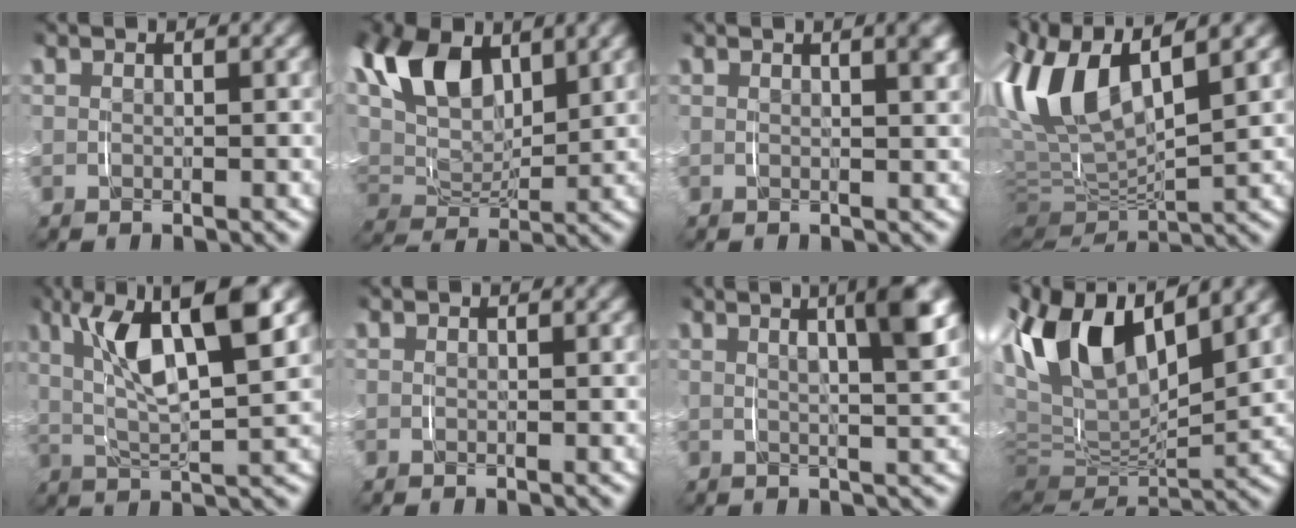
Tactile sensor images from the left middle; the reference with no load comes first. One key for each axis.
{"total": 10.1, "fx": 2.9, "fy": 7.1, "fz": 6.7, "tx": -0.159, "ty": -0.016, "tz": 0.048}
{"total": 2.8, "fx": 1.4, "fy": 0.8, "fz": 2.2, "tx": -0.023, "ty": 0.010, "tz": 0.018}
{"total": 9.5, "fx": 1.6, "fy": 5.6, "fz": 7.5, "tx": -0.178, "ty": -0.002, "tz": 0.024}
{"total": 8.4, "fx": 2.2, "fy": 3.3, "fz": 7.4, "tx": -0.140, "ty": -0.006, "tz": 0.038}
{"total": 0.0}
{"total": 7.7, "fx": 3.4, "fy": 2.9, "fz": 6.2, "tx": -0.078, "ty": 0.012, "tz": 0.040}
{"total": 11.8, "fx": 3.4, "fy": 7.0, "fz": 8.9, "tx": -0.197, "ty": -0.001, "tz": 0.053}